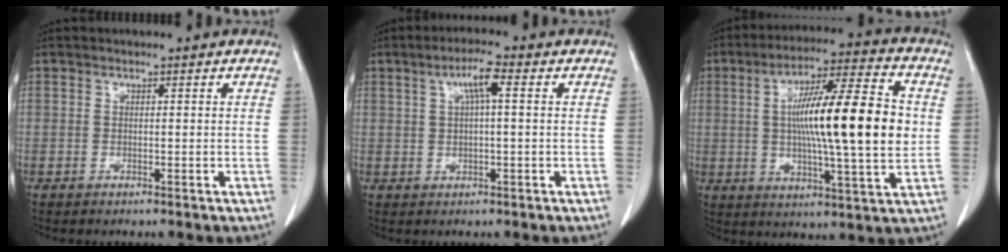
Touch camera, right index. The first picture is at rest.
{"total": 4.6, "force": [1.4, 0.5, 4.3], "torque": [-0.081, 0.010, 0.025]}
{"total": 18.6, "force": [1.3, 1.7, 18.5], "torque": [-0.305, 0.009, 0.011]}